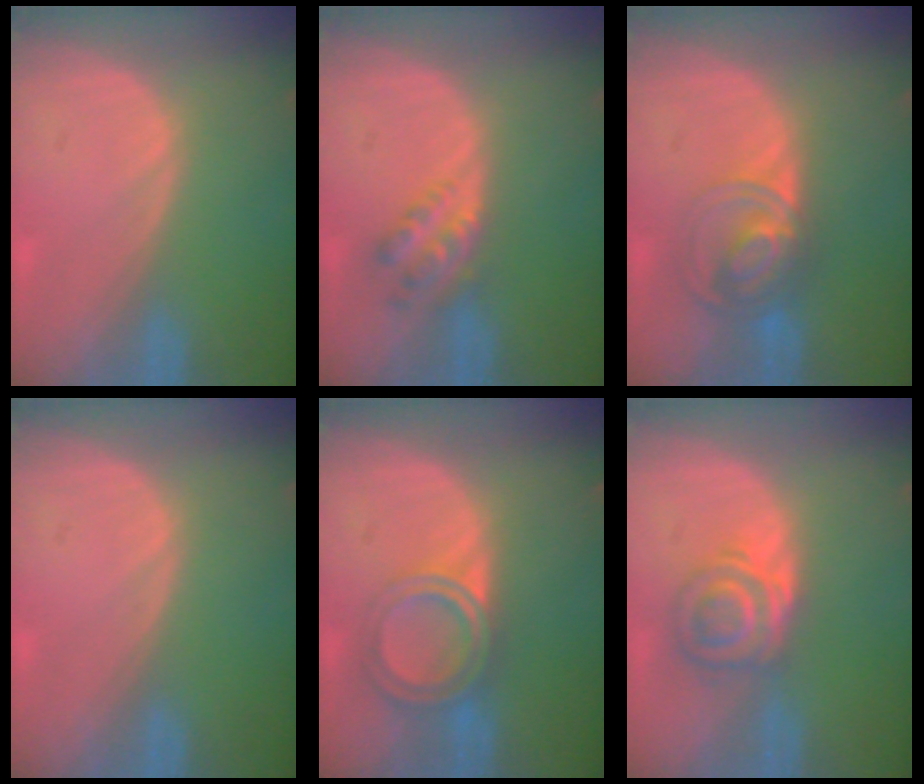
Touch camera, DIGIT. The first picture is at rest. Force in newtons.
{"total": 4.5, "press": 3.8, "slide": 2.5}
{"total": 7.6, "press": 6.2, "slide": 4.3}
{"total": 0.0}
{"total": 6.4, "press": 5.4, "slide": 3.3}
{"total": 5.7, "press": 5.4, "slide": 2.0}